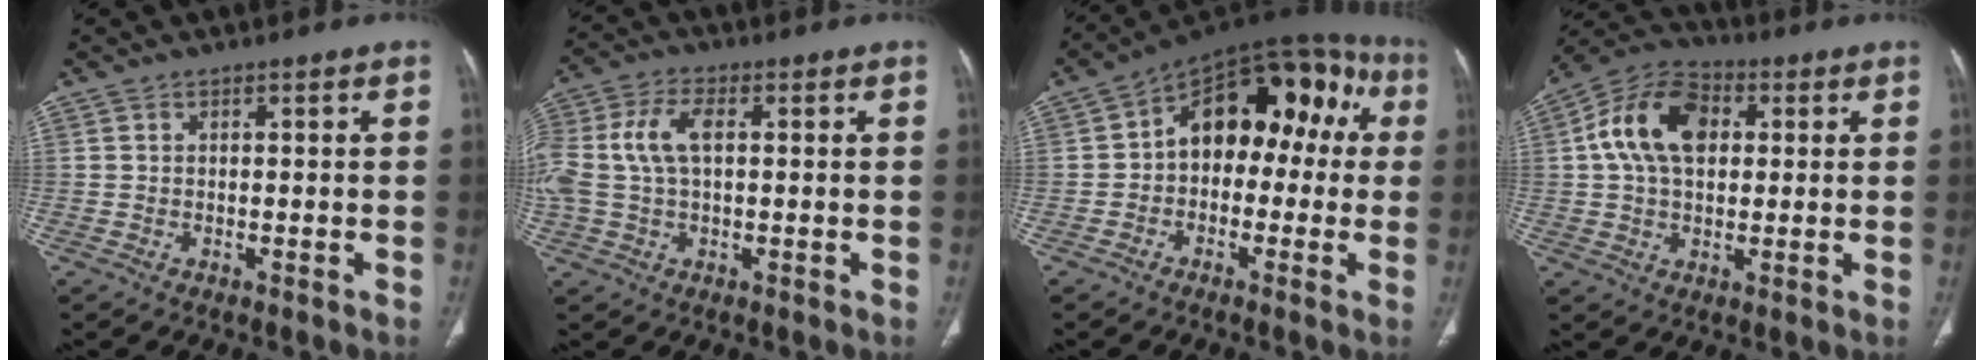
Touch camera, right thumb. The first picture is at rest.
{"total": 11.4, "force": [1.5, 6.5, 9.2], "torque": [-0.223, 0.023, 0.031]}
{"total": 17.6, "force": [1.6, 11.2, 13.4], "torque": [-0.130, 0.059, 0.008]}
{"total": 13.9, "force": [2.7, 9.1, 10.1], "torque": [-0.173, 0.020, 0.039]}